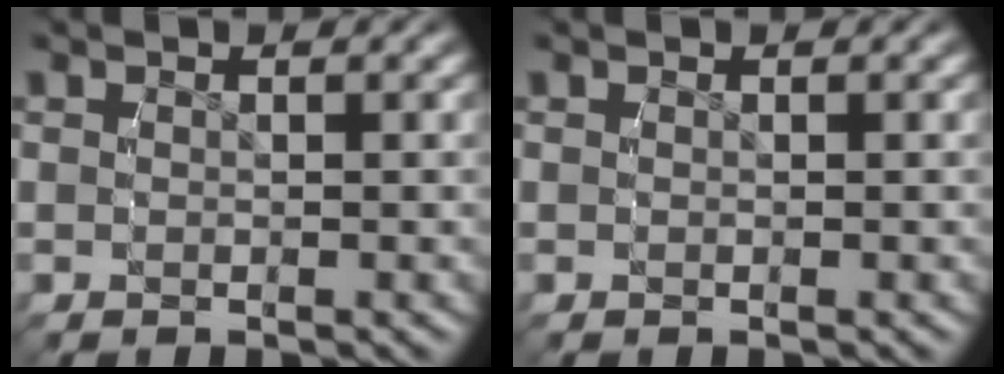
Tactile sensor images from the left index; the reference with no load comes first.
{"total": 0.0}